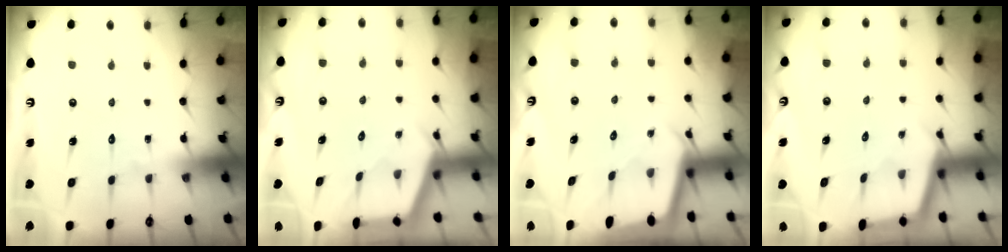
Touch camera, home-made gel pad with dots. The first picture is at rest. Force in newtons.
{"total": 2.7, "press": 2.7, "slide": 0.3}
{"total": 2.2, "press": 2.1, "slide": 0.3}
{"total": 2.3, "press": 2.3, "slide": 0.1}